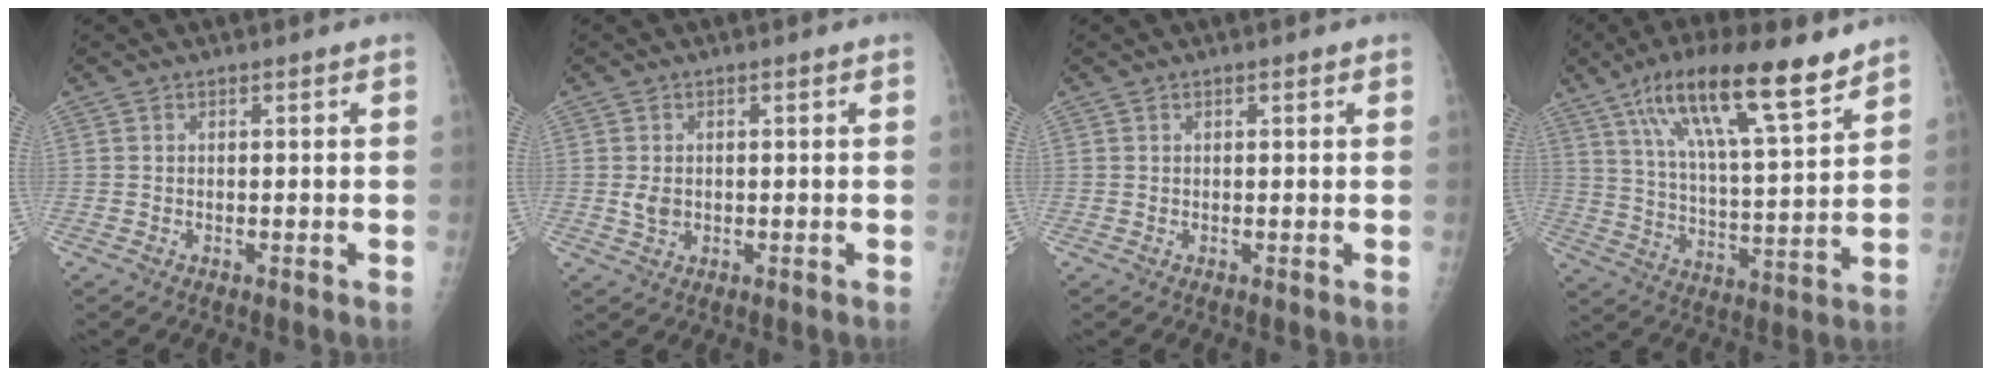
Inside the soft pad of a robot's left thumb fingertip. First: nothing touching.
{"total": 2.3, "force": [-0.1, 1.8, 1.4], "torque": [-0.018, -0.001, 0.003]}
{"total": 0.7, "force": [0.4, 0.3, 0.5], "torque": [-0.007, 0.000, 0.004]}
{"total": 19.6, "force": [12.7, 4.3, 14.4], "torque": [-0.229, -0.042, 0.219]}